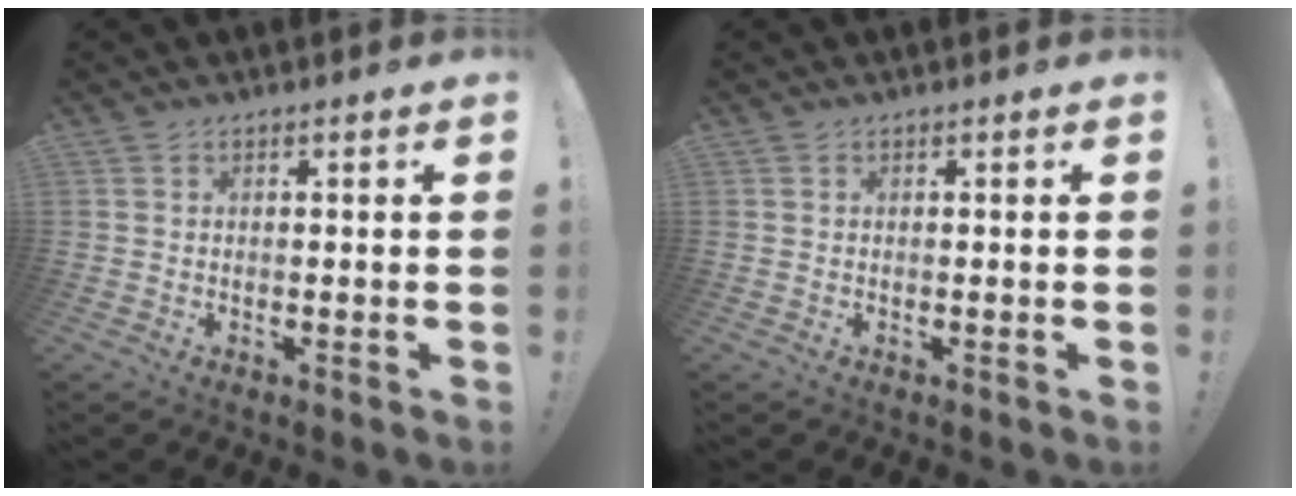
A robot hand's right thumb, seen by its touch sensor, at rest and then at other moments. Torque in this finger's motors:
{"motor_torque": [-0.01, -0.01, -0.12, 0.13, 0.00]}